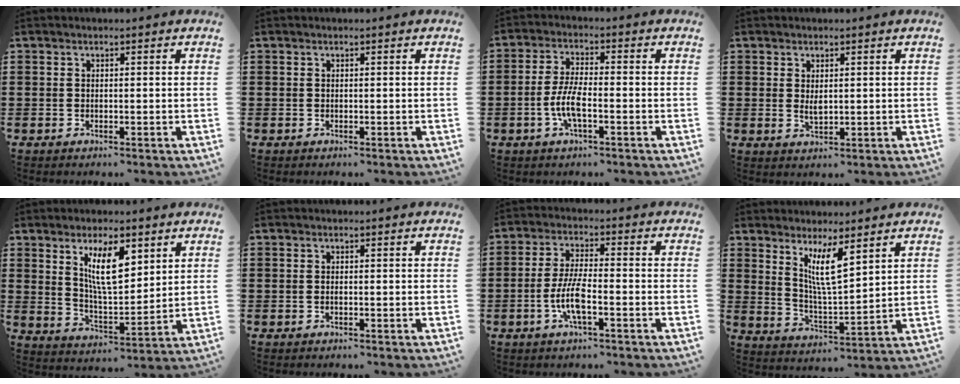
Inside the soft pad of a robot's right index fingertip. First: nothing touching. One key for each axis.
{"total": 0.0}
{"total": 5.6, "fx": -1.8, "fy": 1.6, "fz": 5.1, "tx": -0.121, "ty": -0.006, "tz": -0.042}
{"total": 1.8, "fx": 0.7, "fy": 0.8, "fz": 1.5, "tx": -0.031, "ty": 0.002, "tz": 0.012}
{"total": 9.2, "fx": 4.3, "fy": 3.1, "fz": 7.6, "tx": -0.141, "ty": -0.002, "tz": 0.072}
{"total": 0.0}
{"total": 6.4, "fx": -2.2, "fy": 1.5, "fz": 5.8, "tx": -0.131, "ty": -0.009, "tz": -0.048}
{"total": 7.0, "fx": 4.0, "fy": 1.0, "fz": 5.6, "tx": -0.111, "ty": -0.016, "tz": 0.069}